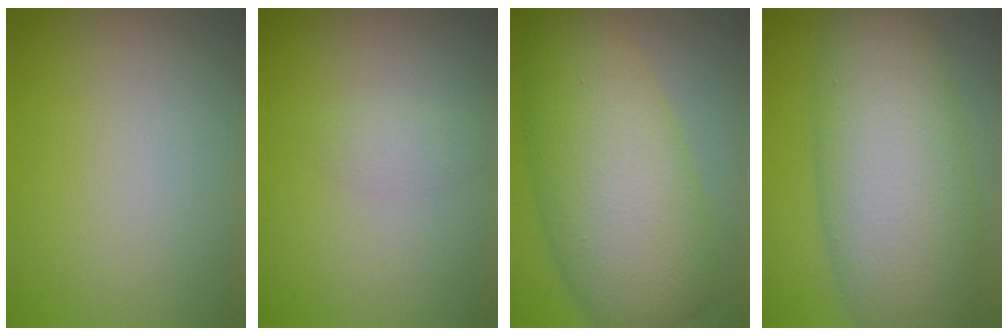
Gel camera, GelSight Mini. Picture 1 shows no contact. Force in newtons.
{"total": 1.2, "press": 1.2, "slide": 0.0}
{"total": 11.0, "press": 11.0, "slide": 0.4}
{"total": 11.2, "press": 11.2, "slide": 0.1}